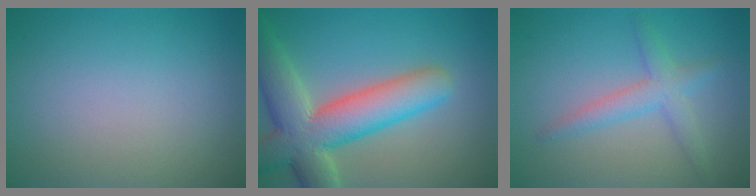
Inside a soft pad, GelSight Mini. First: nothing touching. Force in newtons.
{"total": 9.7, "press": 9.7, "slide": 1.0}
{"total": 2.9, "press": 2.9, "slide": 0.1}